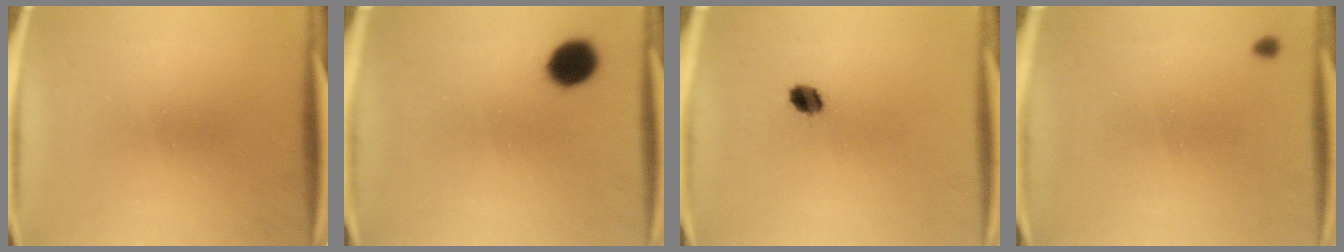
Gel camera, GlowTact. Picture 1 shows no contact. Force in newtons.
{"total": 7.4}
{"total": 3.2}
{"total": 0.8}